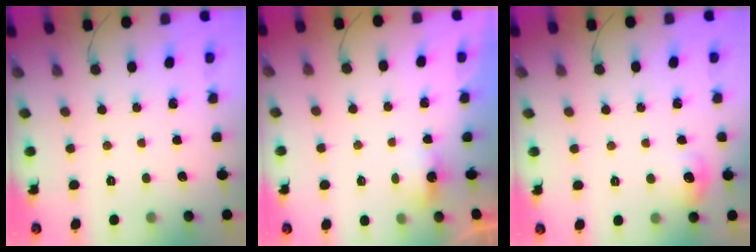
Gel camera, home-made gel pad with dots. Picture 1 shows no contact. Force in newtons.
{"total": 2.7, "press": 2.7, "slide": 0.7}
{"total": 7.2, "press": 7.0, "slide": 1.7}